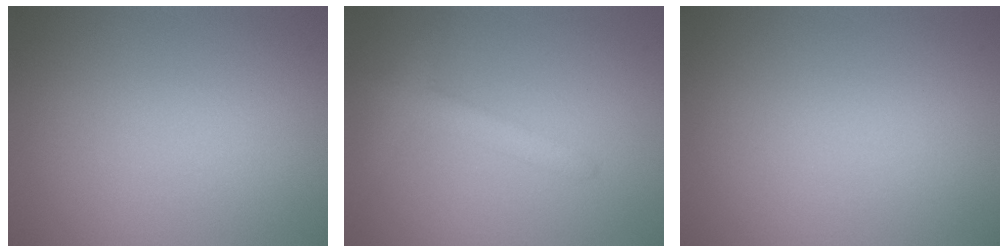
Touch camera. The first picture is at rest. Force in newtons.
{"total": 2.4, "press": 2.4, "slide": 0.1}
{"total": 0.0}